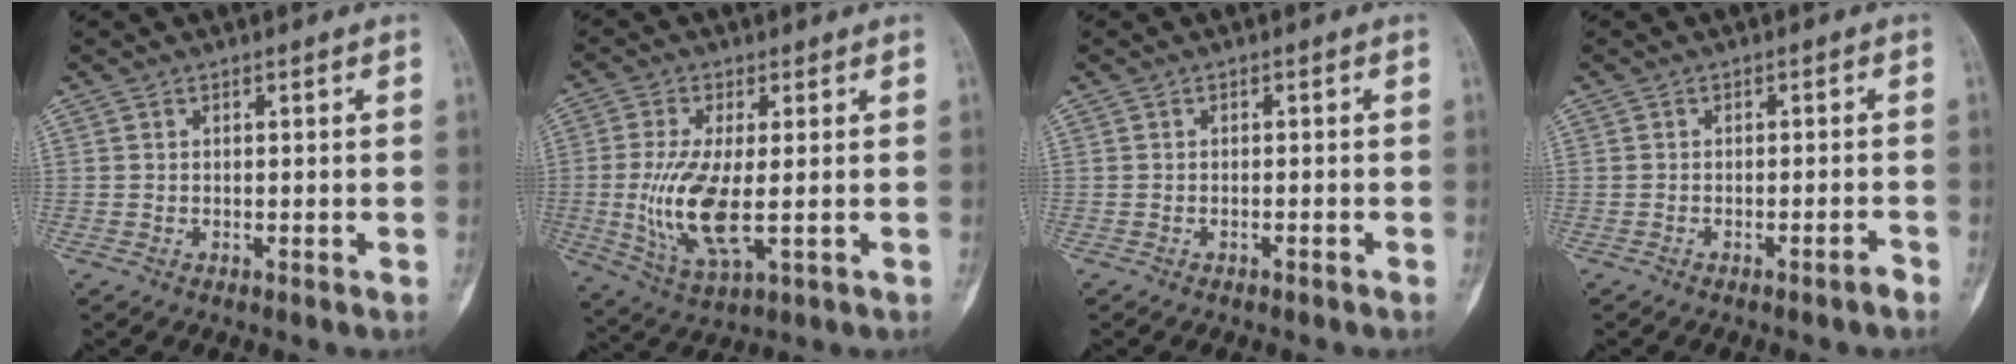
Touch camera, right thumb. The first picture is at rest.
{"total": 11.5, "force": [-1.0, 4.1, 10.7], "torque": [-0.234, -0.017, -0.010]}
{"total": 0.7, "force": [-0.6, 0.1, 0.4], "torque": [-0.014, 0.012, -0.005]}
{"total": 1.6, "force": [-1.3, -0.1, 1.0], "torque": [-0.017, 0.011, -0.019]}